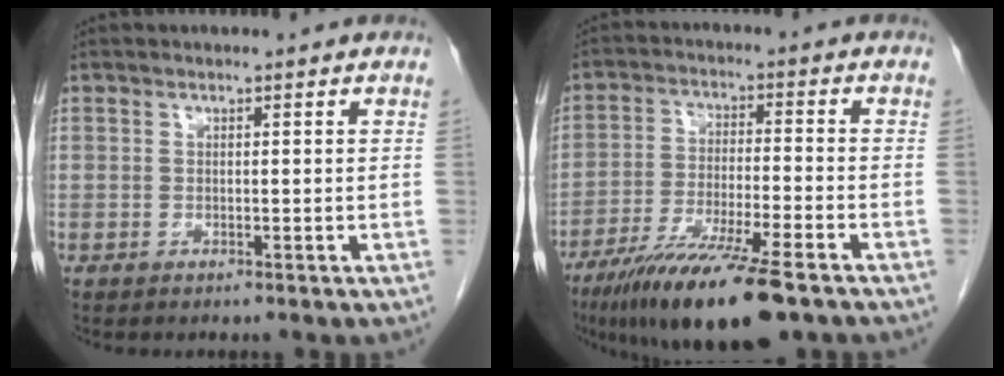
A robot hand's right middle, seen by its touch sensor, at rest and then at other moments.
{"total": 15.4, "force": [-10.8, 1.3, 10.9], "torque": [-0.192, -0.043, -0.184]}